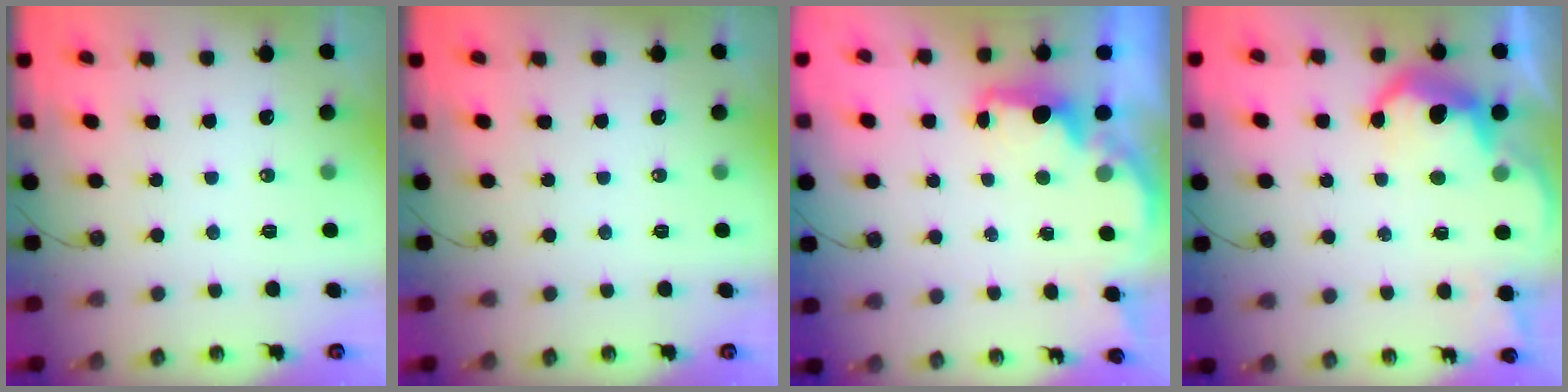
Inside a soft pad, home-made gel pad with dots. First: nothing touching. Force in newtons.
{"total": 0.0}
{"total": 2.5, "press": 2.3, "slide": 0.8}
{"total": 8.3, "press": 8.2, "slide": 0.8}